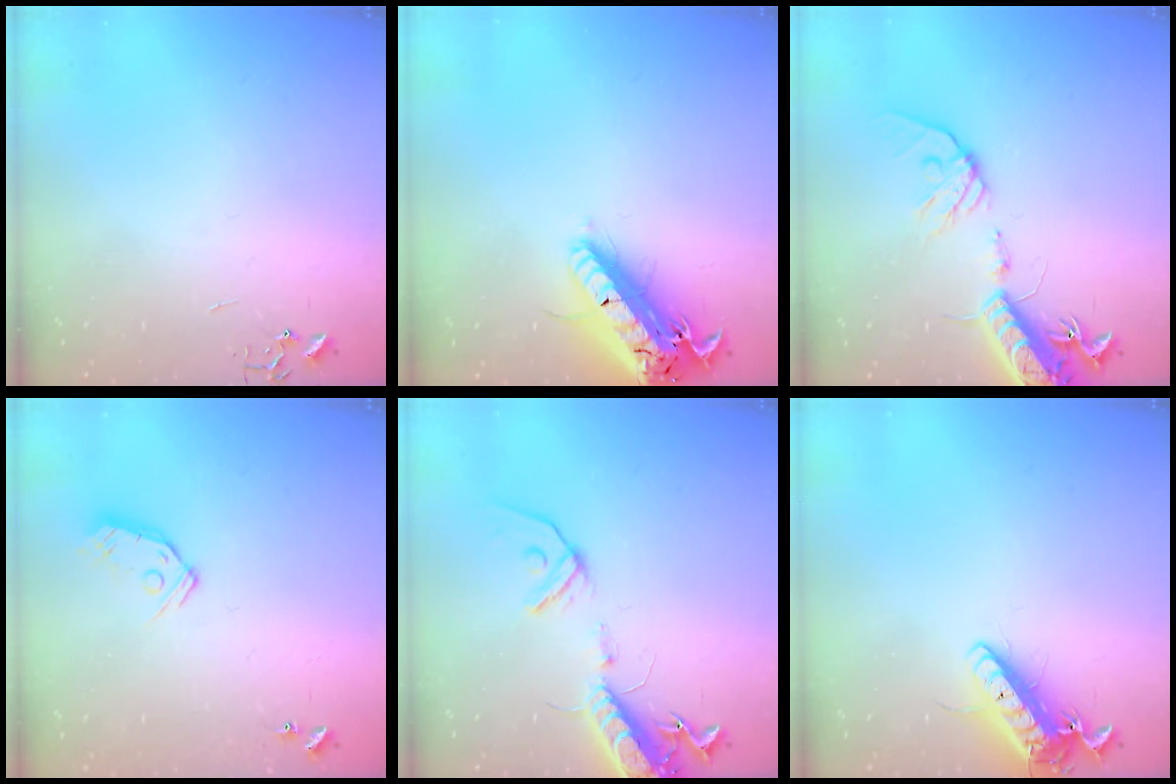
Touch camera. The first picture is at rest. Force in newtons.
{"total": 22.5, "press": 21.9, "slide": 5.2}
{"total": 18.0, "press": 17.6, "slide": 3.8}
{"total": 8.3, "press": 8.3, "slide": 0.5}
{"total": 15.1, "press": 14.7, "slide": 3.4}
{"total": 14.5, "press": 14.3, "slide": 2.0}